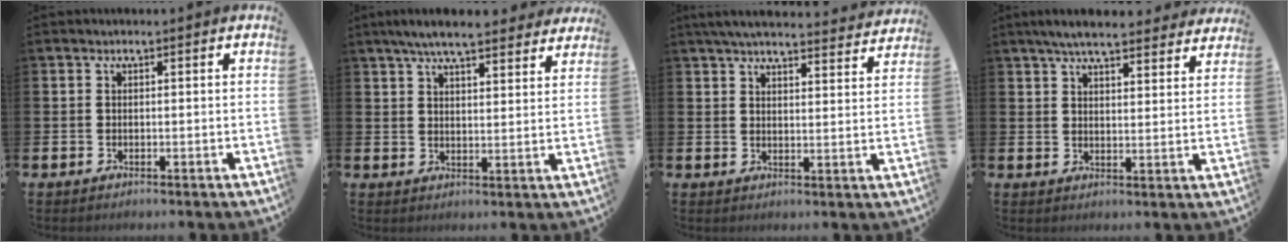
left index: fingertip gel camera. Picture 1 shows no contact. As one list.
[{"total": 6.6, "force": [6.1, 0.9, 2.3], "torque": [-0.053, -0.025, 0.108]}, {"total": 5.3, "force": [5.0, 0.6, 1.4], "torque": [-0.041, -0.028, 0.090]}, {"total": 6.1, "force": [5.7, 0.8, 1.9], "torque": [-0.042, -0.026, 0.100]}]